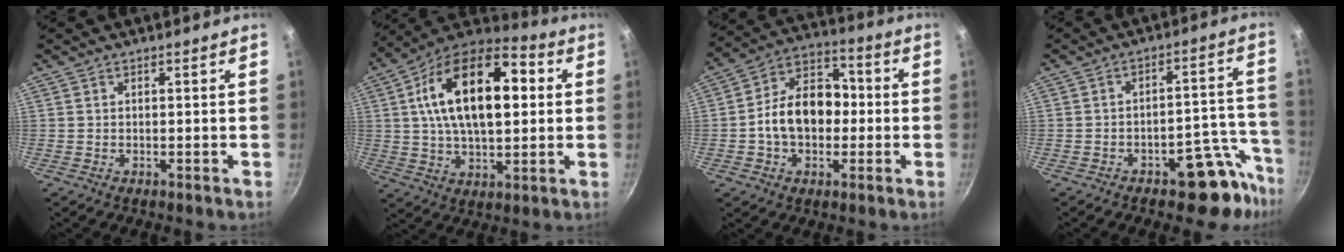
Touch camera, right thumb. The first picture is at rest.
{"total": 22.4, "force": [4.1, 11.7, 18.6], "torque": [-0.296, 0.018, 0.056]}
{"total": 14.0, "force": [-1.1, 9.8, 10.0], "torque": [-0.144, 0.039, -0.026]}
{"total": 10.5, "force": [-7.1, 4.3, 6.3], "torque": [-0.039, 0.080, -0.096]}